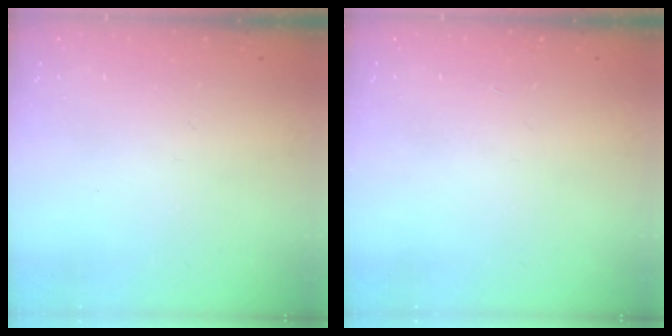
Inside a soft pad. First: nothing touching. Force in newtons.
{"total": 0.0}